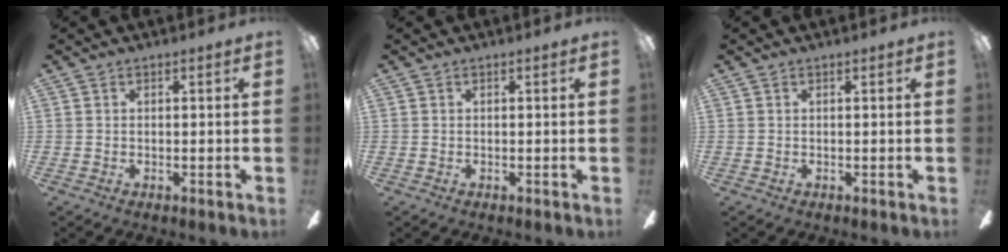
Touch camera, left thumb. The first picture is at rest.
{"total": 0.0}
{"total": 0.0}